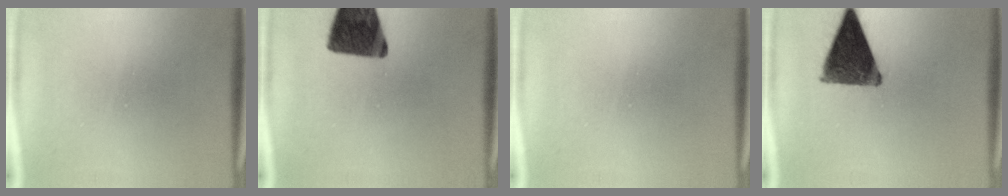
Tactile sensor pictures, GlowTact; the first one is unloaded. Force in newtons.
{"total": 13.5}
{"total": 0.0}
{"total": 12.8}